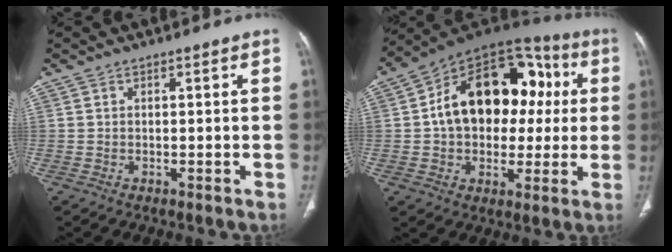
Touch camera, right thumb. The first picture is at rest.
{"total": 23.4, "force": [2.7, 15.8, 17.1], "torque": [-0.226, 0.039, 0.038]}